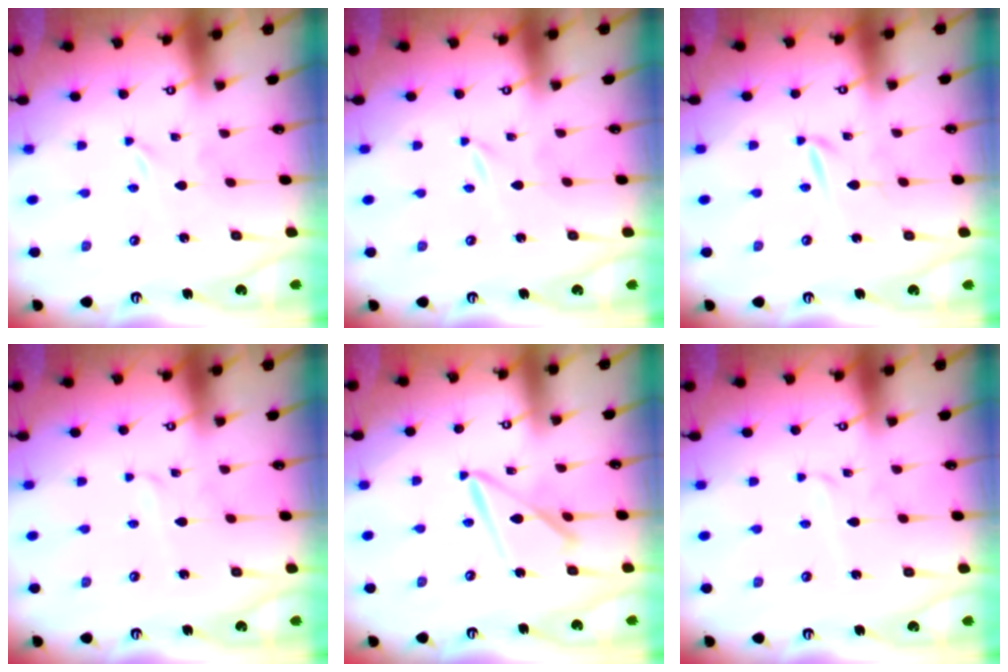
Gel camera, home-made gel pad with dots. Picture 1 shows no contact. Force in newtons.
{"total": 0.0}
{"total": 3.3, "press": 3.3, "slide": 0.5}
{"total": 1.6, "press": 1.5, "slide": 0.2}
{"total": 12.2, "press": 12.1, "slide": 1.1}
{"total": 2.2, "press": 2.2, "slide": 0.2}